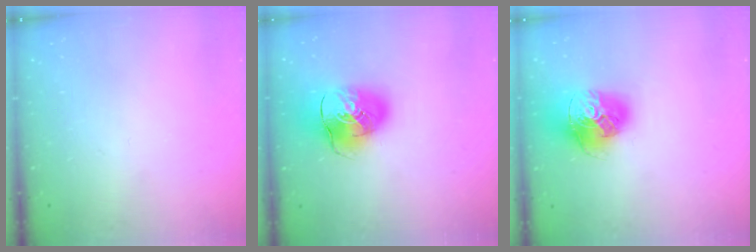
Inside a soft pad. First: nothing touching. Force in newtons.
{"total": 14.3, "press": 14.1, "slide": 2.3}
{"total": 18.6, "press": 18.5, "slide": 1.9}